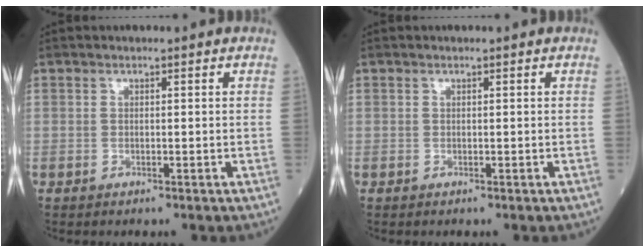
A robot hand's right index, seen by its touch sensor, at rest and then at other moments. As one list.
[{"total": 0.0}]